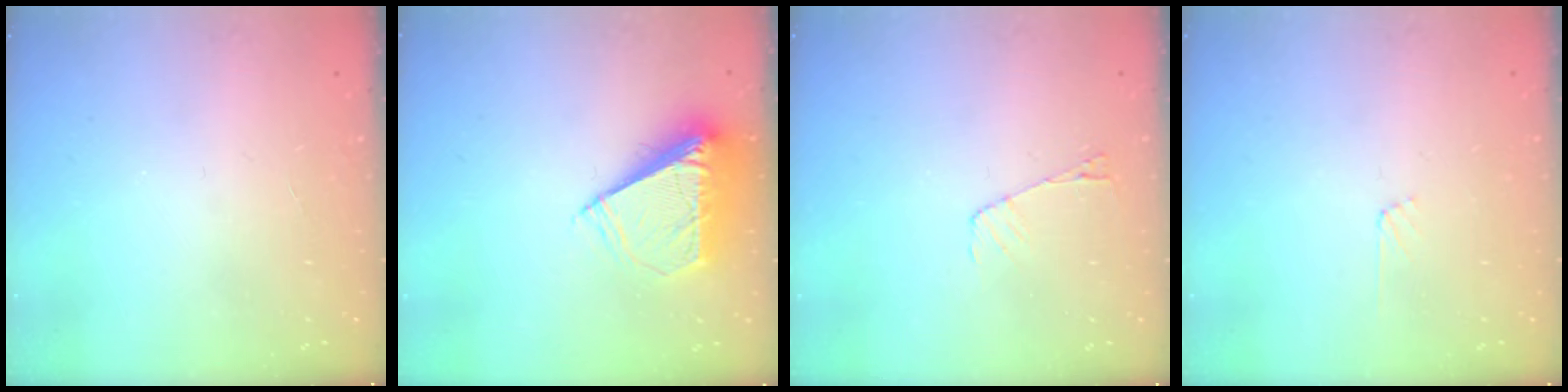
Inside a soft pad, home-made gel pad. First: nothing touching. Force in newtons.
{"total": 9.6, "press": 9.5, "slide": 1.2}
{"total": 4.5, "press": 4.5, "slide": 0.5}
{"total": 4.6, "press": 4.6, "slide": 0.5}